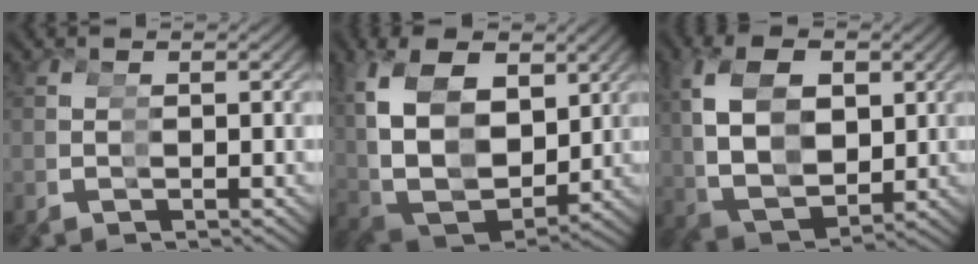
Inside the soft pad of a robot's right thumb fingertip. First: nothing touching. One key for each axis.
{"total": 10.3, "fx": 1.6, "fy": 8.2, "fz": 6.0, "tx": -0.160, "ty": -0.036, "tz": 0.042}
{"total": 7.5, "fx": 1.6, "fy": 5.6, "fz": 4.6, "tx": -0.122, "ty": -0.017, "tz": 0.043}